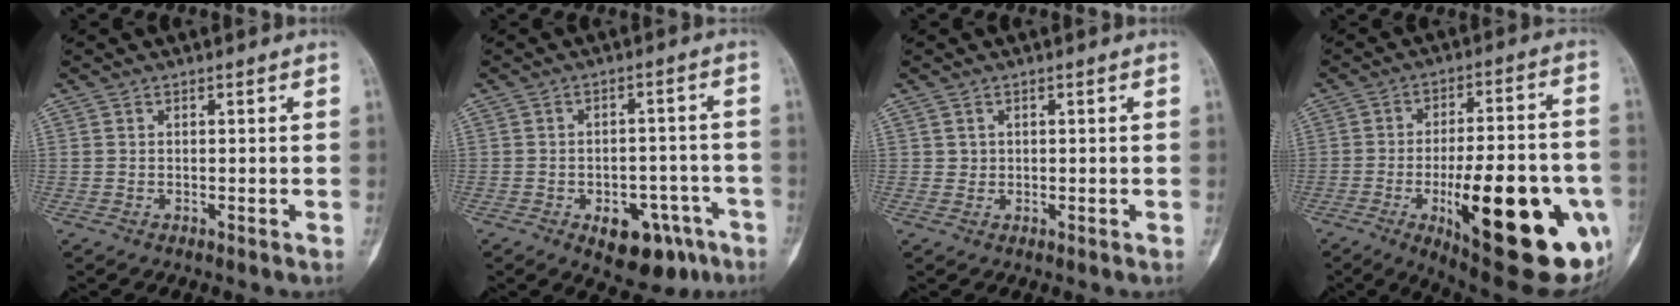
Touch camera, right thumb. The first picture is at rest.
{"total": 11.8, "force": [-6.1, 6.8, 7.5], "torque": [-0.066, 0.040, -0.075]}
{"total": 1.0, "force": [0.3, 1.0, 0.2], "torque": [0.007, 0.002, 0.004]}
{"total": 29.6, "force": [-8.9, 9.6, 26.5], "torque": [-0.319, 0.002, -0.108]}